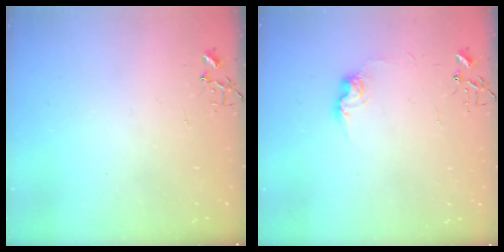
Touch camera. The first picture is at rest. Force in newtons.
{"total": 8.4, "press": 8.4, "slide": 0.1}